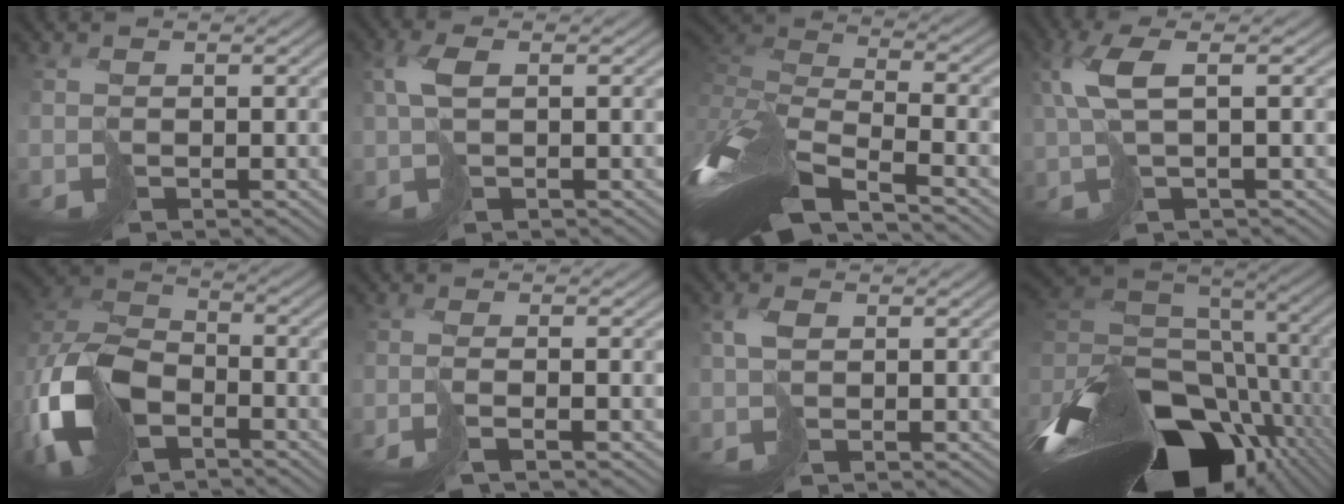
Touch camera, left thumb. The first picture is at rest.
{"total": 3.3, "force": [0.7, 1.2, 3.0], "torque": [-0.066, 0.007, 0.013]}
{"total": 14.3, "force": [-7.4, 4.8, 11.2], "torque": [-0.266, -0.008, -0.129]}
{"total": 6.3, "force": [1.7, 1.9, 5.8], "torque": [-0.121, 0.017, 0.028]}
{"total": 15.1, "force": [-6.6, 9.3, 9.8], "torque": [-0.265, -0.043, -0.128]}
{"total": 3.6, "force": [-1.7, 0.8, 3.1], "torque": [-0.052, 0.000, -0.044]}
{"total": 2.0, "force": [0.7, 1.0, 1.6], "torque": [-0.036, 0.002, 0.014]}
{"total": 19.1, "force": [-7.8, 11.4, 13.1], "torque": [-0.294, -0.017, -0.113]}